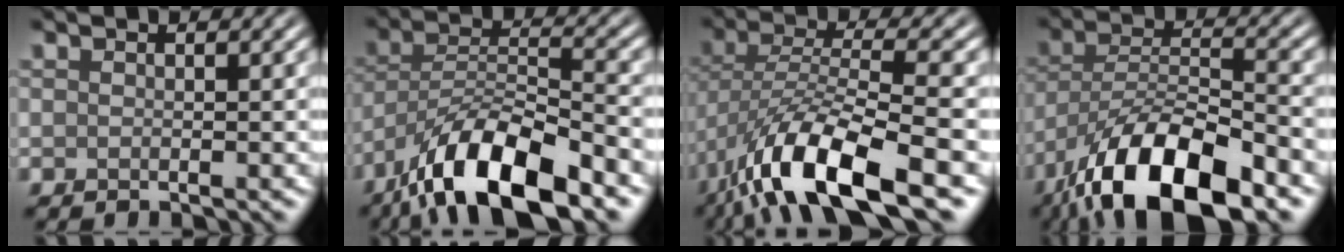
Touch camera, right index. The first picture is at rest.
{"total": 10.4, "force": [-7.0, 3.0, 7.1], "torque": [-0.122, 0.007, -0.131]}
{"total": 11.1, "force": [-6.6, 2.9, 8.5], "torque": [-0.156, 0.000, -0.123]}
{"total": 11.7, "force": [-7.6, 4.0, 8.0], "torque": [-0.140, 0.003, -0.147]}